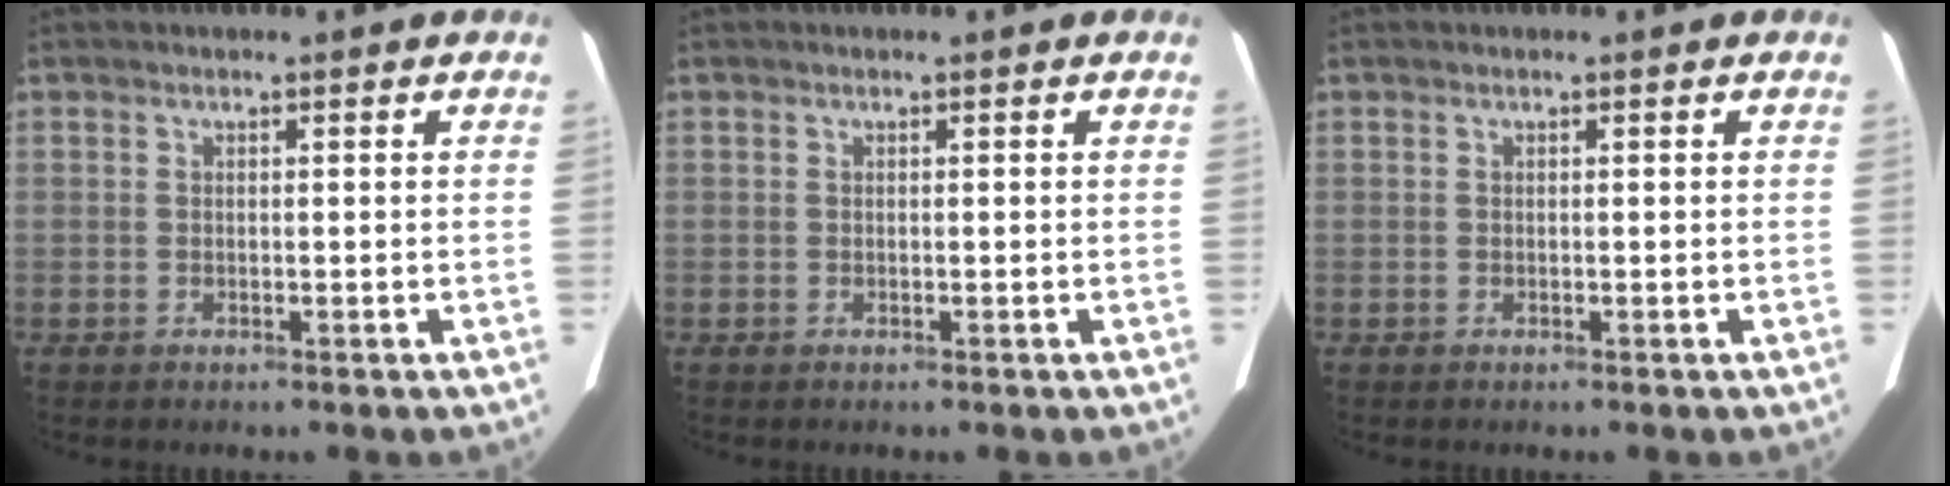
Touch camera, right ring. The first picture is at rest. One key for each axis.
{"total": 0.0}
{"total": 0.0}